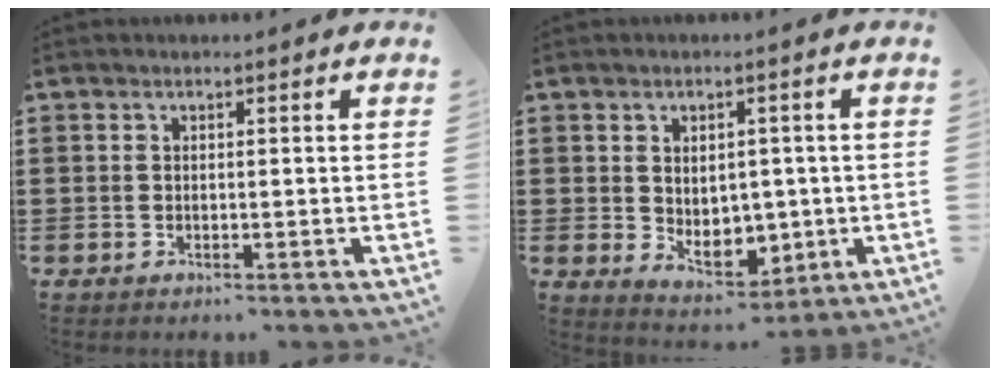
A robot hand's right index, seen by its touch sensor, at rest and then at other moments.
{"total": 5.5, "force": [0.0, 4.4, 3.3], "torque": [-0.046, 0.002, -0.001]}